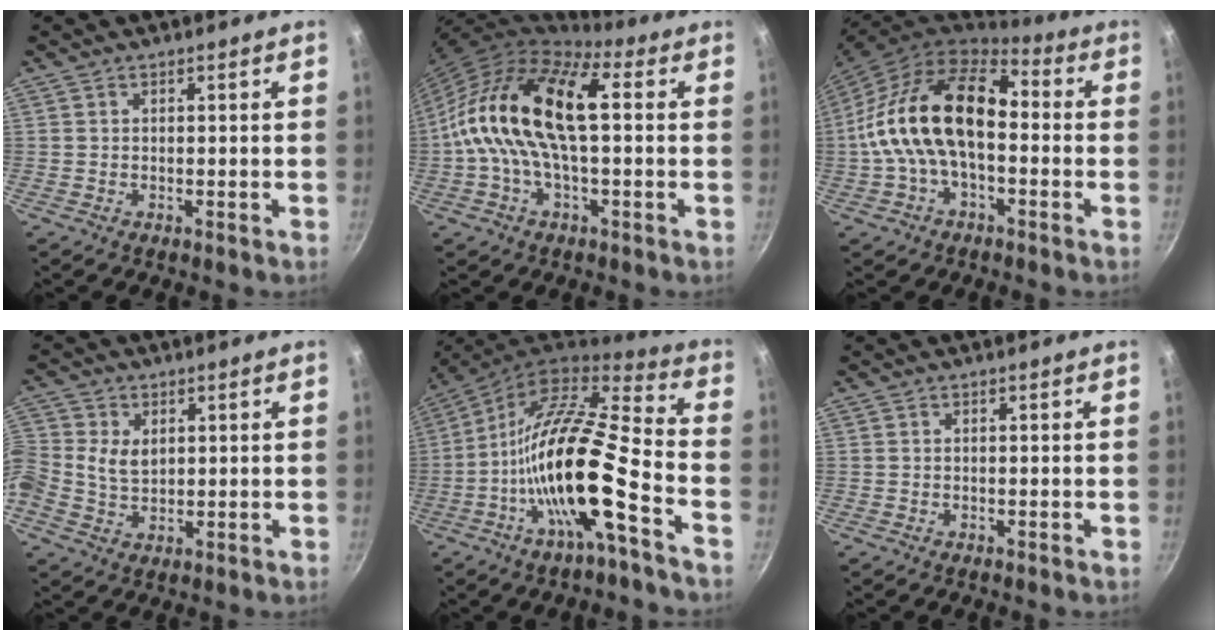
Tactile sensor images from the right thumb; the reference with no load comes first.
{"total": 18.7, "force": [2.0, 9.1, 16.2], "torque": [-0.288, 0.024, 0.015]}
{"total": 18.5, "force": [-0.7, 10.8, 15.0], "torque": [-0.258, 0.042, -0.029]}
{"total": 7.2, "force": [0.8, 5.8, 4.2], "torque": [-0.082, 0.010, 0.009]}
{"total": 19.8, "force": [-7.1, 4.8, 17.8], "torque": [-0.309, 0.043, -0.148]}
{"total": 0.0}